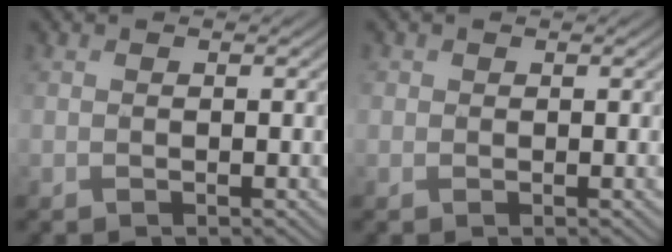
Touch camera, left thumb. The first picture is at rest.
{"total": 0.8, "force": [0.1, 0.8, -0.1], "torque": [0.005, -0.001, -0.001]}